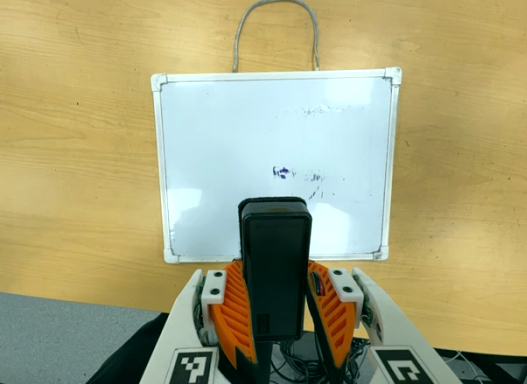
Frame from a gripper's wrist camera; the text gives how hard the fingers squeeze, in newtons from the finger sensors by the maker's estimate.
{"total": 8.4, "left": 7.2, "right": 9.6}